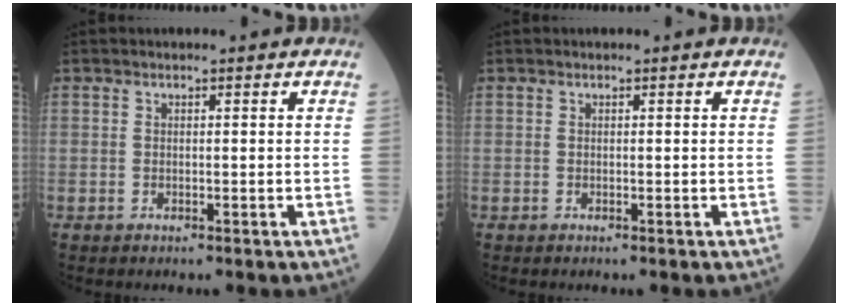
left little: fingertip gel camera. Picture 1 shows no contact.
{"total": 0.0}